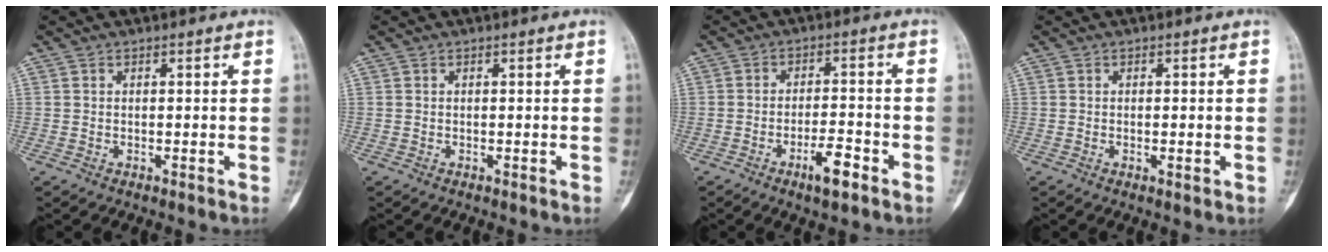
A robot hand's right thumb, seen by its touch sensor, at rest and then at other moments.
{"total": 0.0}
{"total": 5.9, "force": [-3.3, 1.7, 4.5], "torque": [-0.076, 0.021, -0.053]}
{"total": 1.5, "force": [-0.2, 0.5, 1.4], "torque": [-0.022, -0.004, -0.002]}